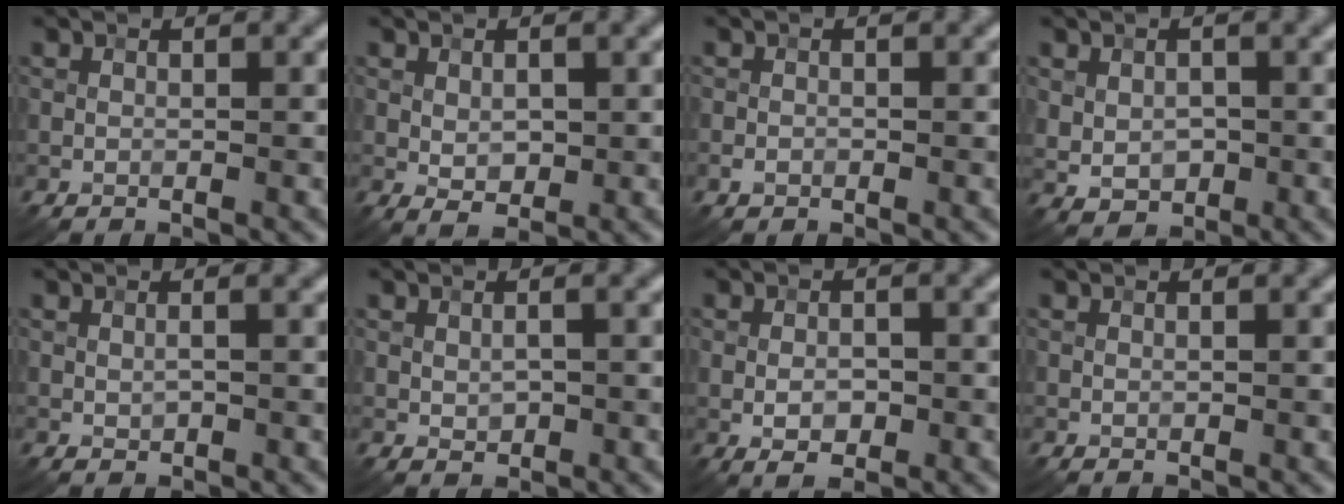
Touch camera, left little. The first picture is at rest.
{"total": 2.2, "force": [0.1, 1.2, 1.8], "torque": [-0.034, -0.003, 0.006]}
{"total": 0.8, "force": [-0.4, 0.6, 0.4], "torque": [-0.005, -0.001, -0.007]}
{"total": 2.7, "force": [-0.1, 2.0, 1.8], "torque": [-0.034, -0.006, 0.003]}
{"total": 0.6, "force": [0.1, 0.2, 0.6], "torque": [-0.014, 0.000, 0.002]}
{"total": 1.1, "force": [0.0, 0.6, 0.9], "torque": [-0.015, -0.002, 0.003]}
{"total": 2.6, "force": [-0.6, 1.4, 2.1], "torque": [-0.038, 0.000, -0.007]}
{"total": 0.0}